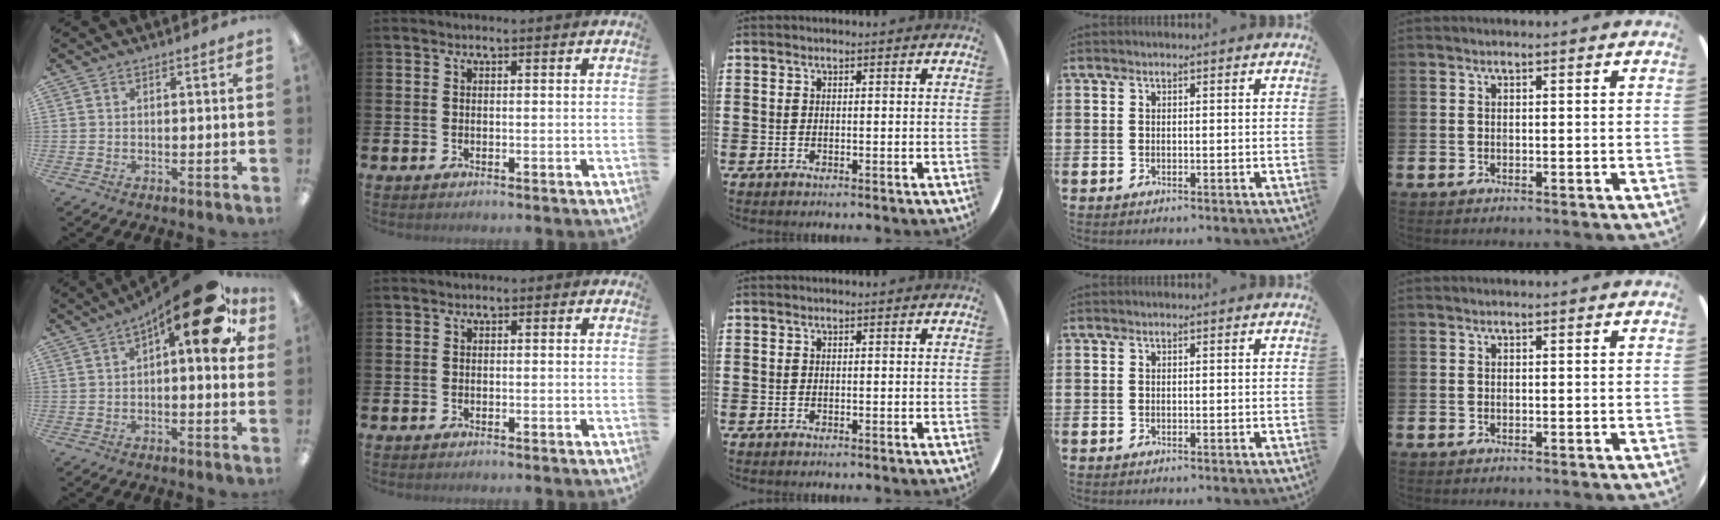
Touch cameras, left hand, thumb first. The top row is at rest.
{"thumb": {"total": 17.5, "force": [7.7, 5.9, 14.6], "torque": [-0.196, -0.038, 0.117]}, "index": {"total": 0.9, "force": [-0.7, 0.5, 0.1], "torque": [-0.011, 0.006, -0.014]}}